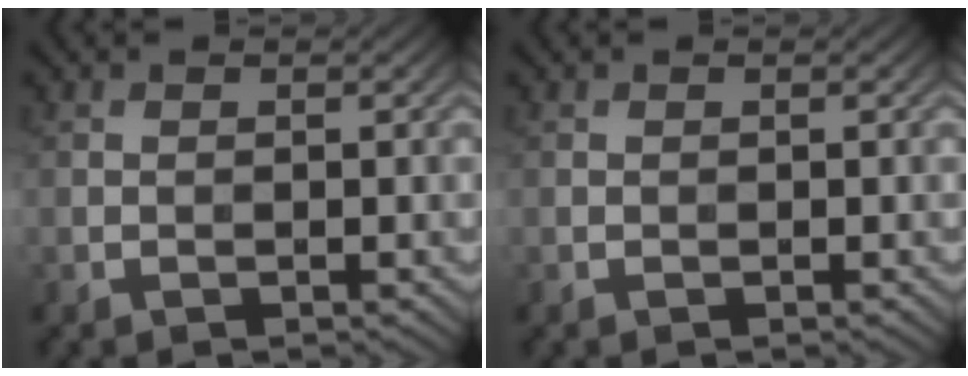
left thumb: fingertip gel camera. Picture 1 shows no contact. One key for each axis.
{"total": 0.0}